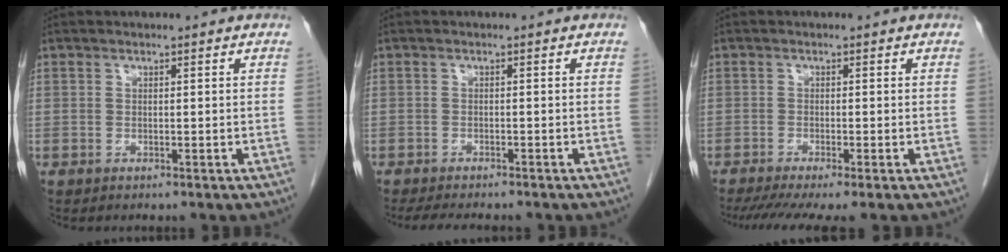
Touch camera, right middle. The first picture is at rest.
{"total": 6.3, "force": [-5.5, 1.2, 2.9], "torque": [-0.040, -0.010, -0.080]}
{"total": 7.4, "force": [-5.7, 0.5, 4.8], "torque": [-0.071, -0.015, -0.093]}